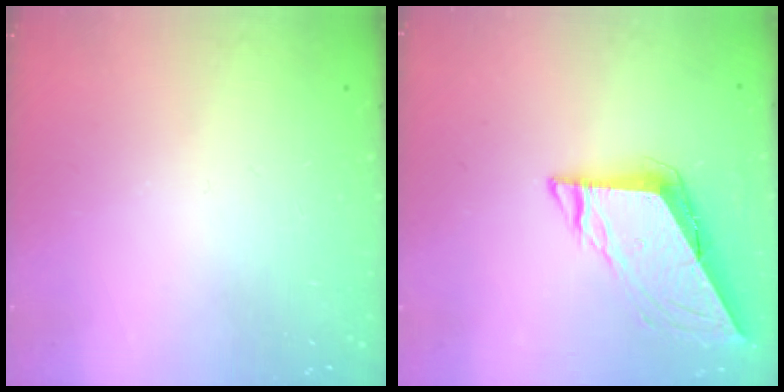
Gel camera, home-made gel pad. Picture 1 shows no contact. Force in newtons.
{"total": 8.0, "press": 8.0, "slide": 0.5}